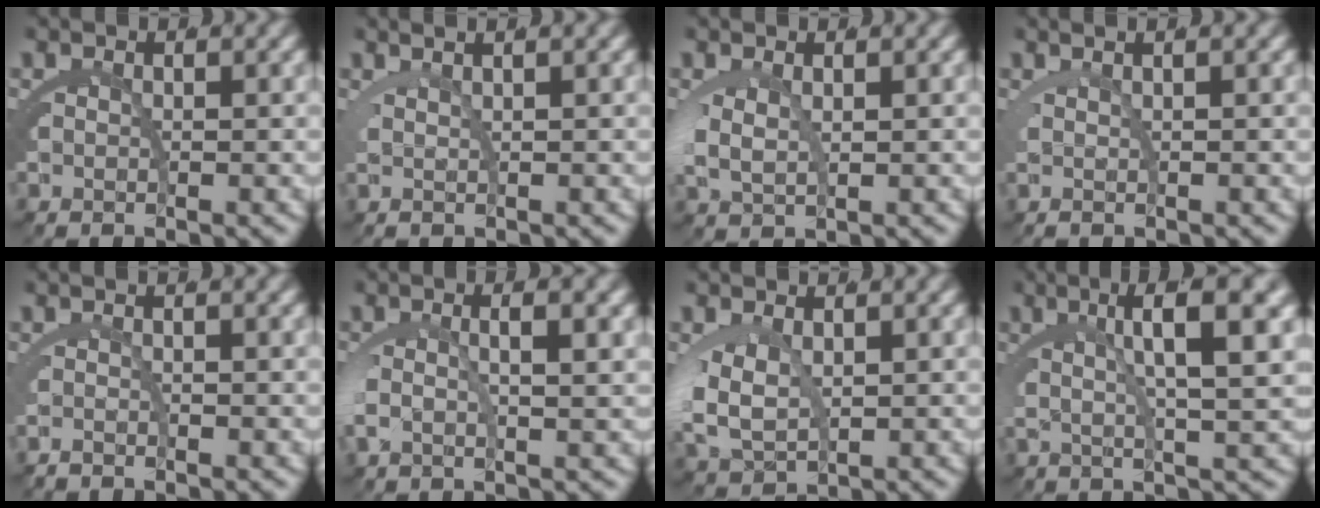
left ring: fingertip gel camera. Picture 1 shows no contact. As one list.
[{"total": 2.1, "force": [1.5, 0.4, 1.4], "torque": [-0.008, 0.021, 0.020]}, {"total": 2.4, "force": [1.0, 1.3, 1.7], "torque": [-0.058, -0.004, 0.027]}, {"total": 0.9, "force": [0.6, 0.1, 0.8], "torque": [-0.006, 0.016, 0.003]}, {"total": 0.7, "force": [-0.7, -0.1, 0.1], "torque": [0.002, 0.007, -0.016]}, {"total": 2.9, "force": [0.4, 0.9, 2.7], "torque": [-0.059, 0.006, 0.007]}, {"total": 4.6, "force": [0.7, 3.4, 3.0], "torque": [-0.094, -0.011, 0.028]}, {"total": 5.8, "force": [2.8, 0.6, 5.1], "torque": [-0.085, 0.019, 0.043]}]